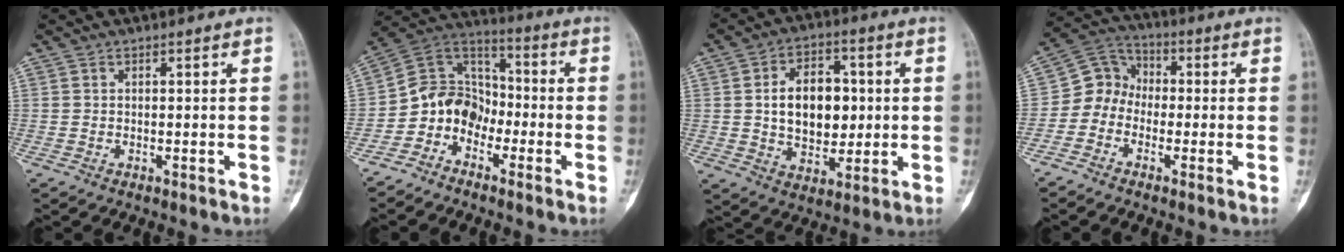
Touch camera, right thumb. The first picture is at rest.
{"total": 9.8, "force": [-4.6, 7.8, 3.8], "torque": [-0.046, 0.080, -0.102]}
{"total": 13.2, "force": [1.1, 8.8, 9.8], "torque": [-0.116, 0.006, 0.022]}
{"total": 6.9, "force": [-1.9, 6.1, 2.7], "torque": [-0.020, 0.042, -0.055]}